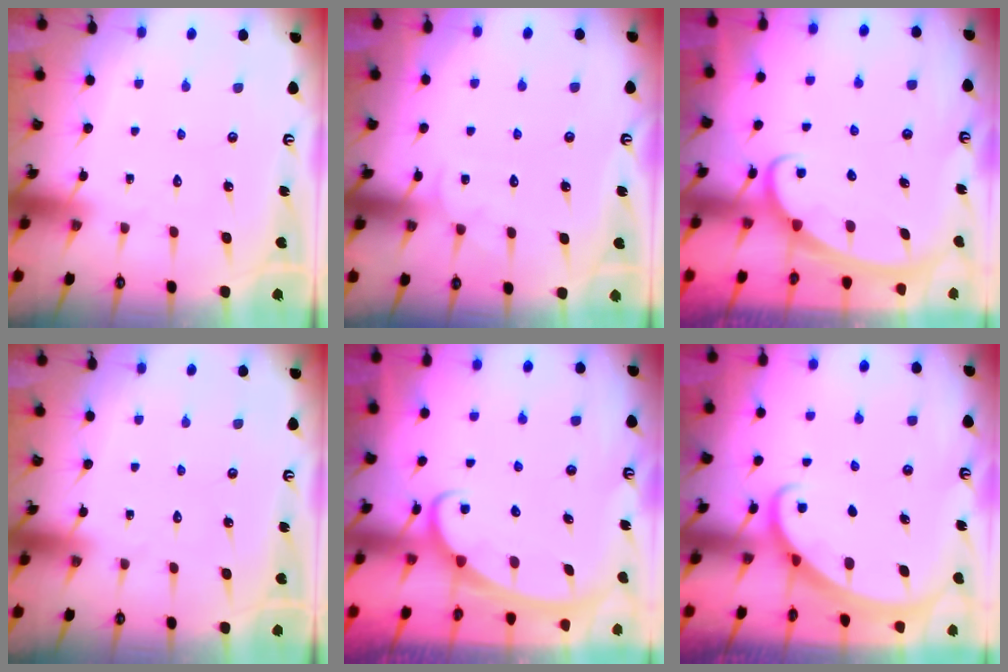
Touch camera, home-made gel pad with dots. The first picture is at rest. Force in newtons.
{"total": 2.9, "press": 2.8, "slide": 0.3}
{"total": 2.6, "press": 2.6, "slide": 0.3}
{"total": 0.0}
{"total": 2.4, "press": 2.4, "slide": 0.3}
{"total": 1.7, "press": 1.6, "slide": 0.0}